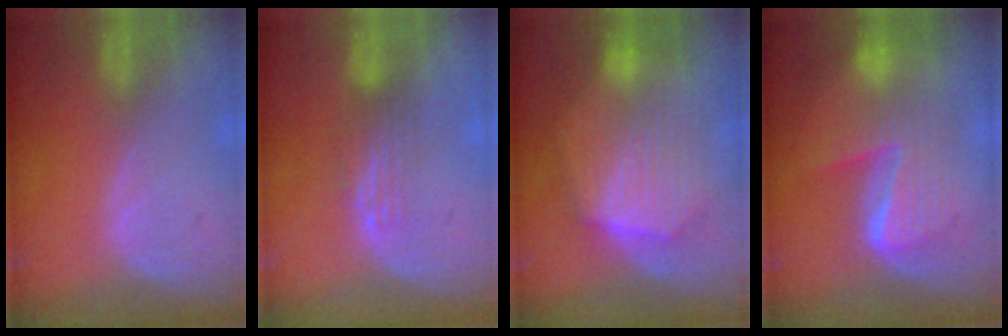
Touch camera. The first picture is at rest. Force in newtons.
{"total": 3.3, "press": 2.8, "slide": 1.8}
{"total": 10.3, "press": 10.3, "slide": 0.9}
{"total": 8.6, "press": 8.5, "slide": 0.5}